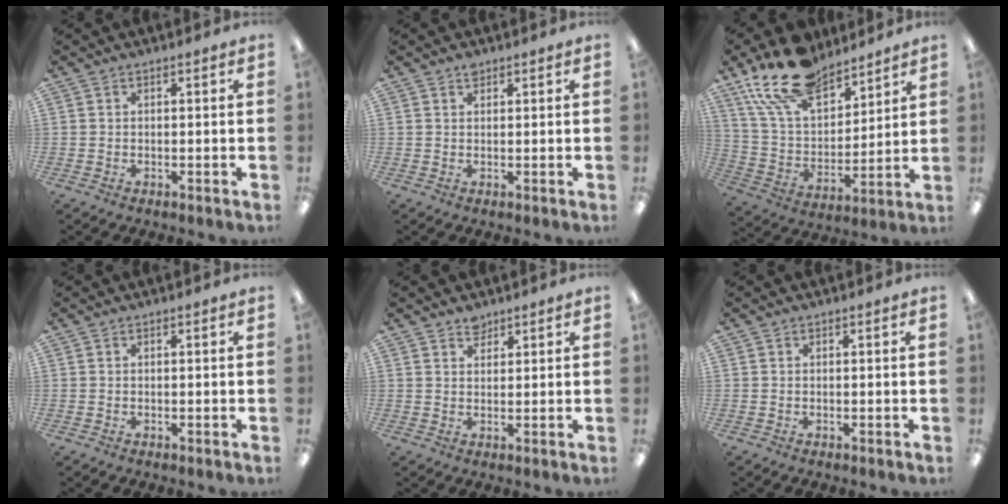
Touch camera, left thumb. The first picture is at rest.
{"total": 1.4, "force": [1.1, 0.6, 0.5], "torque": [-0.004, -0.004, 0.019]}
{"total": 20.1, "force": [14.9, 9.8, 9.3], "torque": [-0.180, -0.078, 0.272]}
{"total": 0.0}
{"total": 2.6, "force": [2.3, 1.1, 0.2], "torque": [0.002, -0.010, 0.043]}
{"total": 0.0}